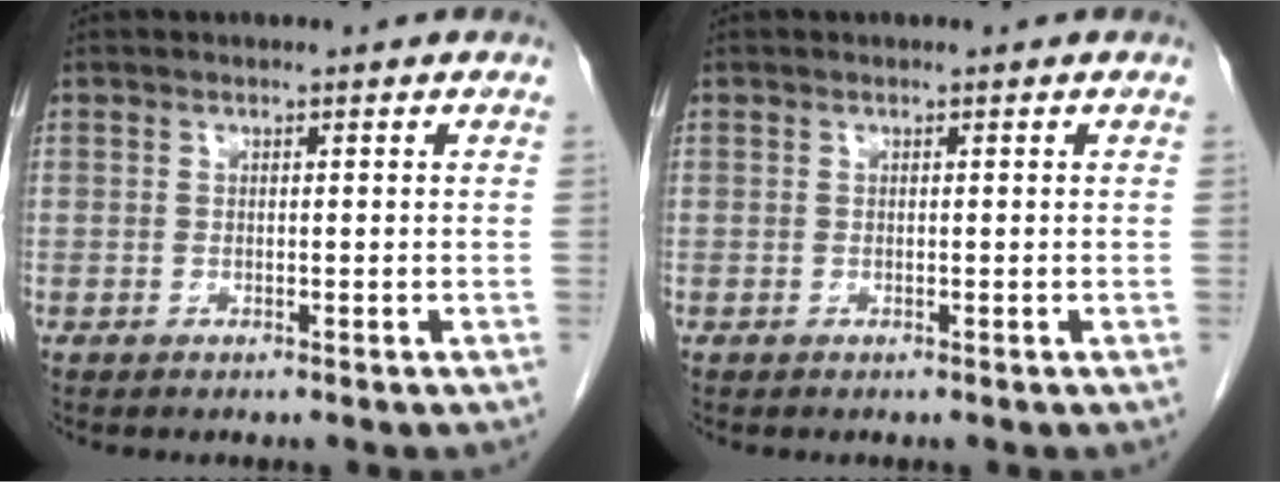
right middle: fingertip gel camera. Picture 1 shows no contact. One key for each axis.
{"total": 0.0}